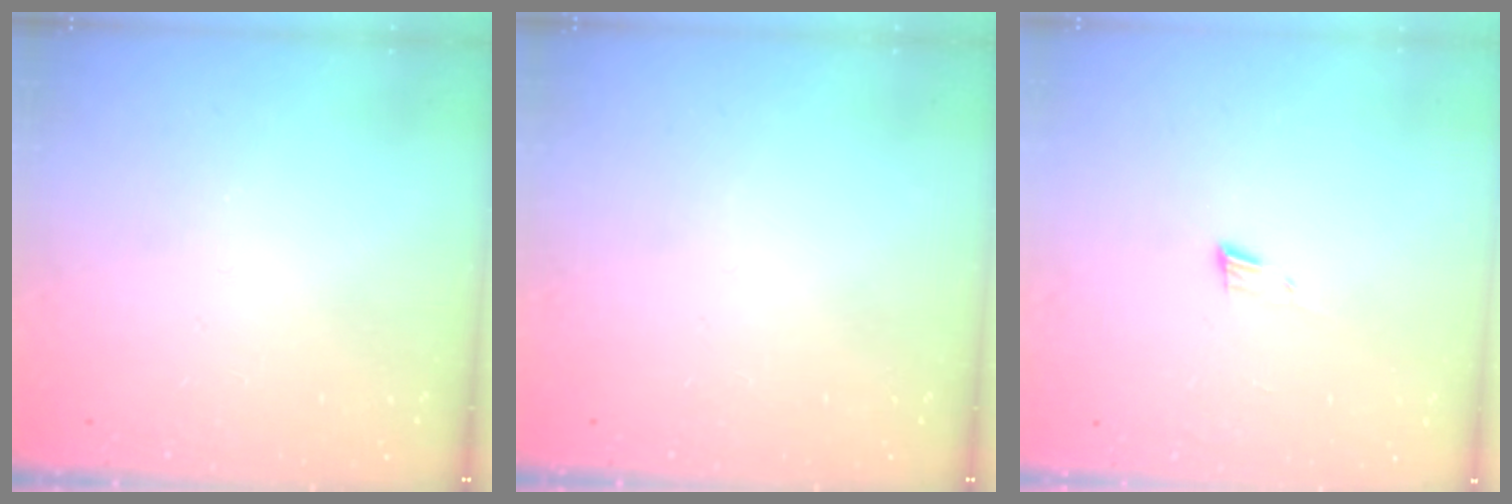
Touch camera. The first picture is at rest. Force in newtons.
{"total": 0.0}
{"total": 4.9, "press": 4.9, "slide": 0.5}